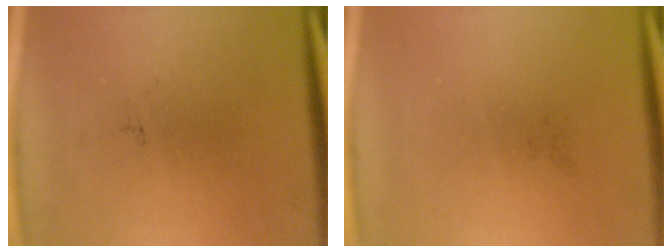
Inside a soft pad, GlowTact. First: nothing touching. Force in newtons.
{"total": 0.0}